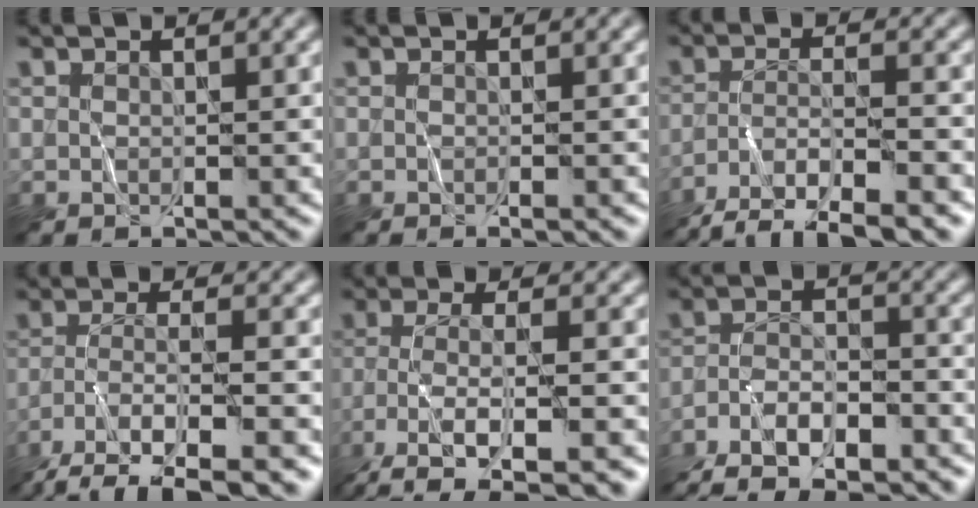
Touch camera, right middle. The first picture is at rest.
{"total": 0.7, "force": [-0.5, -0.2, 0.4], "torque": [-0.003, -0.002, -0.009]}
{"total": 8.0, "force": [-6.2, 1.6, 4.7], "torque": [-0.069, -0.010, -0.107]}
{"total": 7.5, "force": [-5.5, 1.6, 4.8], "torque": [-0.082, 0.002, -0.097]}
{"total": 7.1, "force": [-4.6, 1.8, 5.1], "torque": [-0.089, -0.002, -0.084]}
{"total": 9.5, "force": [-7.4, 3.5, 4.9], "torque": [-0.086, -0.014, -0.124]}